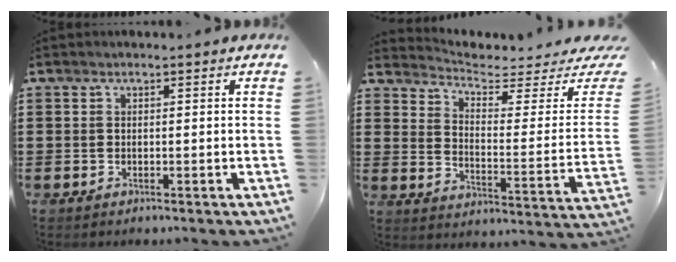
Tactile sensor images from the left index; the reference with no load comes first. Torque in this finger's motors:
{"motor_torque": [-0.77, -1.01, 0.16, -0.02]}